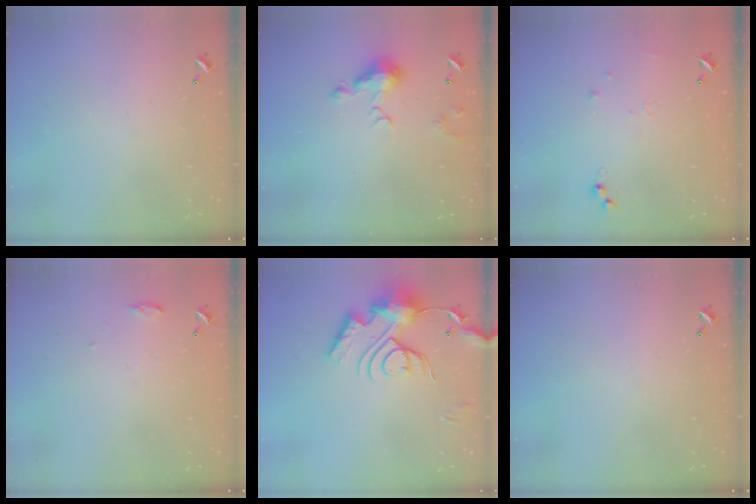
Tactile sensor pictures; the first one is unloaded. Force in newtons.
{"total": 7.3, "press": 7.3, "slide": 1.0}
{"total": 5.1, "press": 5.1, "slide": 0.6}
{"total": 5.9, "press": 5.8, "slide": 0.7}
{"total": 18.0, "press": 18.0, "slide": 1.7}
{"total": 0.0}